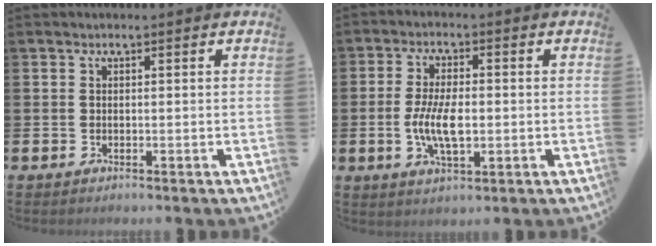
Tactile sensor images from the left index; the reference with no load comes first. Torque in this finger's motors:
{"motor_torque": [1.64, 0.22, 0.32, 0.21]}